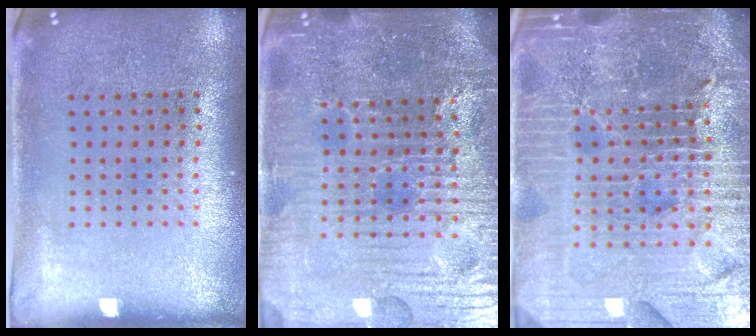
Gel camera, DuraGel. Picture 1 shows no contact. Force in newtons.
{"total": 6.0, "press": 5.6, "slide": 2.1}
{"total": 6.8, "press": 5.9, "slide": 3.3}